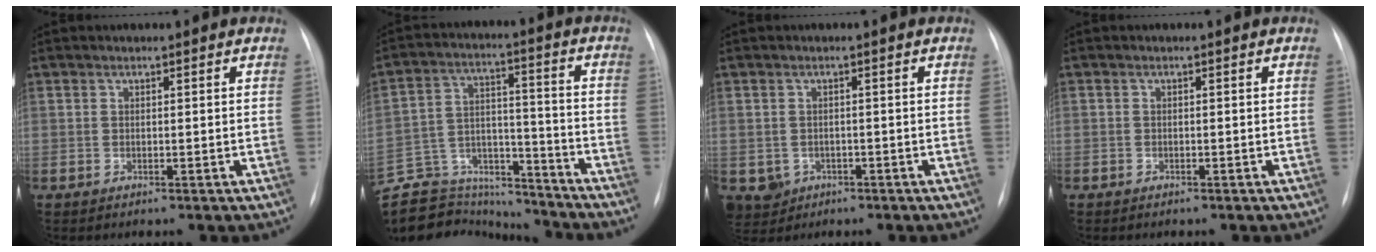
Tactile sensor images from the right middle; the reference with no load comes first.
{"total": 19.5, "force": [-17.7, 7.5, 3.3], "torque": [-0.093, 0.057, -0.268]}
{"total": 4.5, "force": [-1.8, 3.9, 1.0], "torque": [-0.020, 0.004, -0.021]}
{"total": 0.6, "force": [-0.4, 0.5, 0.0], "torque": [-0.005, 0.003, -0.006]}